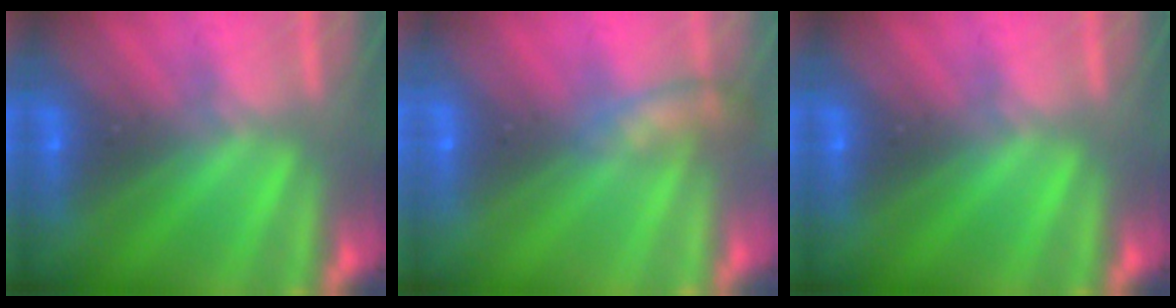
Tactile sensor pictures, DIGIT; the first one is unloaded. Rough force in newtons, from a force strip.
{"total": 2.3}
{"total": 0.0}